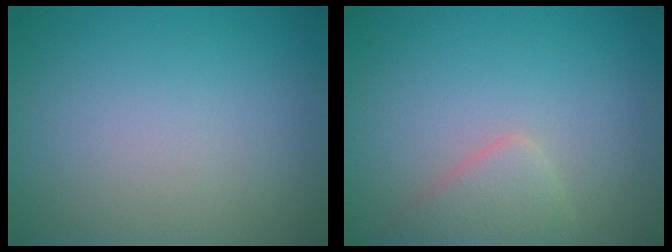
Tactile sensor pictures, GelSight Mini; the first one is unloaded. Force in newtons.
{"total": 2.4, "press": 2.3, "slide": 0.2}